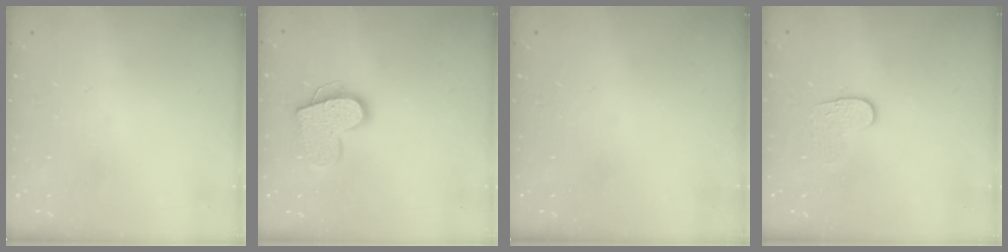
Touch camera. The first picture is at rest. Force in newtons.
{"total": 13.5, "press": 13.5, "slide": 0.9}
{"total": 0.0}
{"total": 5.8, "press": 5.8, "slide": 0.6}